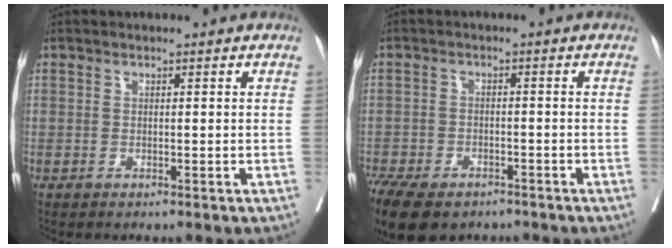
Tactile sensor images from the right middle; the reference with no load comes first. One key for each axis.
{"total": 13.9, "fx": -9.8, "fy": 7.1, "fz": 6.9, "tx": -0.168, "ty": -0.016, "tz": -0.145}